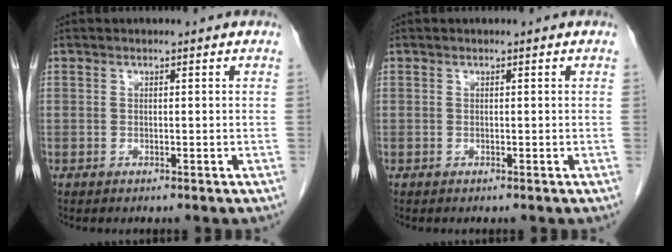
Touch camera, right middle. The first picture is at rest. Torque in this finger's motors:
{"motor_torque": [-0.01, 0.01, 0.00, 0.00]}